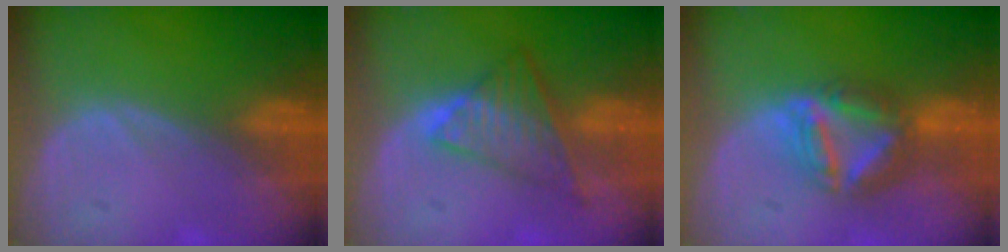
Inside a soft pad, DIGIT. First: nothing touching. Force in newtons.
{"total": 7.2, "press": 6.7, "slide": 2.7}
{"total": 7.9, "press": 6.8, "slide": 4.0}